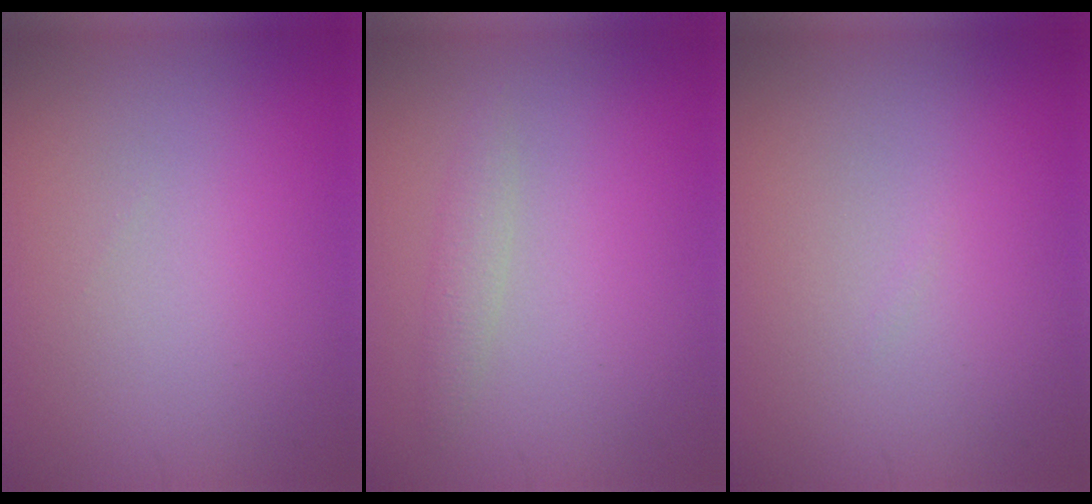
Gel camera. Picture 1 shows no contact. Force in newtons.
{"total": 1.3, "press": 1.3, "slide": 0.1}
{"total": 0.0}